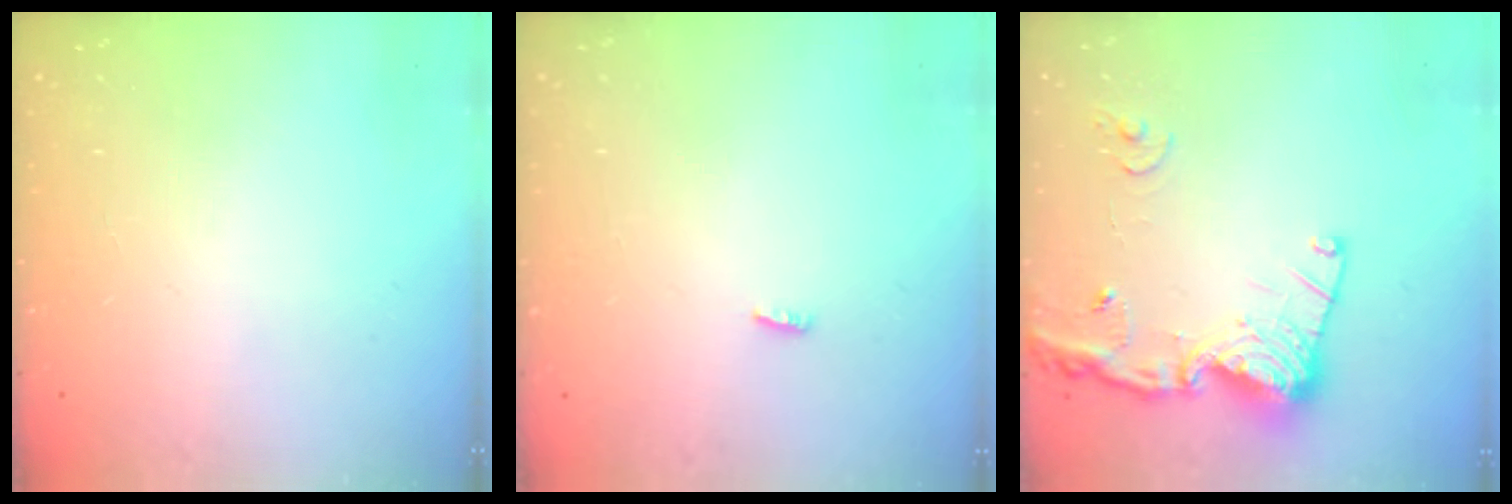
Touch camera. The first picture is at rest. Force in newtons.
{"total": 2.3, "press": 2.1, "slide": 0.8}
{"total": 15.8, "press": 15.7, "slide": 1.8}